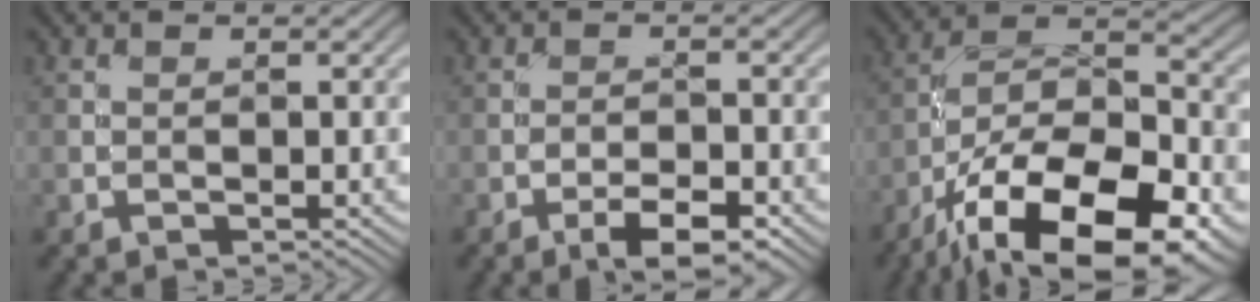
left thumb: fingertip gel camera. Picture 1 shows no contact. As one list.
[{"total": 5.1, "force": [-3.2, 1.5, 3.7], "torque": [-0.060, 0.007, -0.051]}, {"total": 20.0, "force": [-12.5, 8.1, 13.4], "torque": [-0.218, -0.037, -0.193]}]